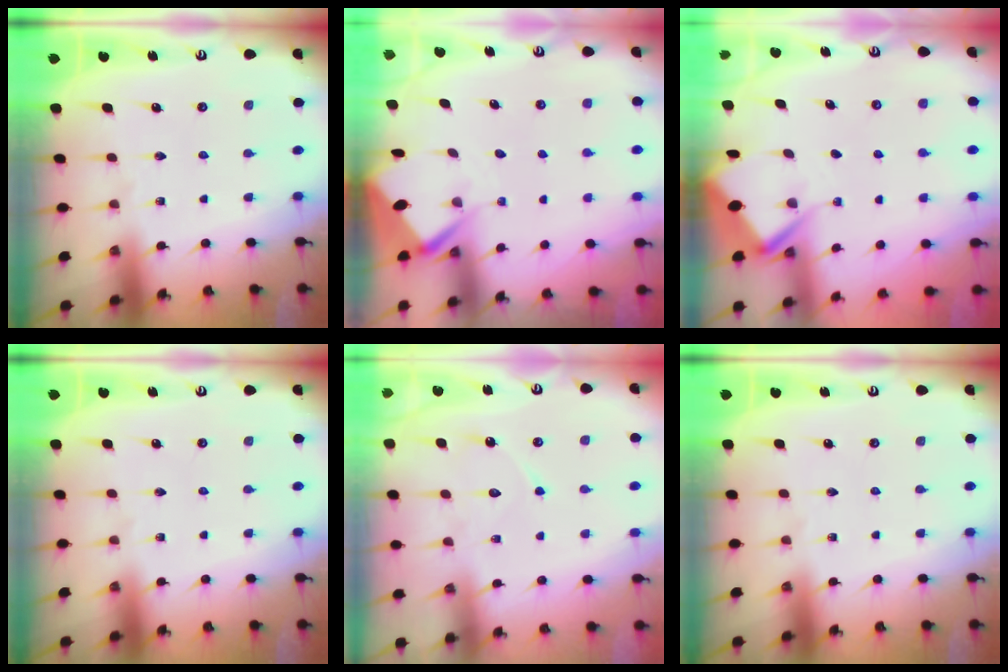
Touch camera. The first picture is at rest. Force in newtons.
{"total": 3.4, "press": 3.4, "slide": 0.3}
{"total": 3.8, "press": 3.8, "slide": 0.4}
{"total": 0.0}
{"total": 7.8, "press": 7.8, "slide": 0.7}
{"total": 0.0}